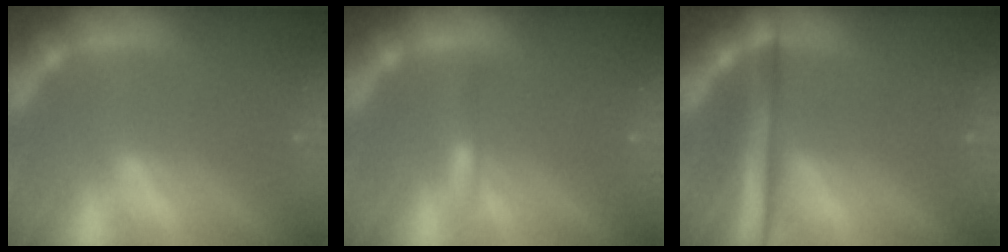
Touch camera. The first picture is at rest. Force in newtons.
{"total": 0.9}
{"total": 5.0}